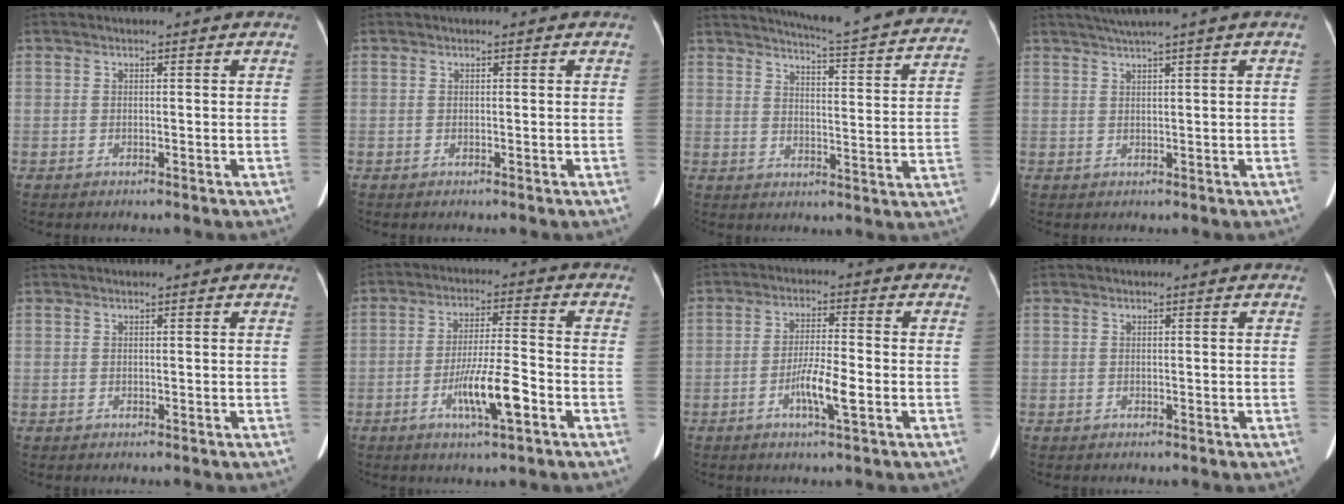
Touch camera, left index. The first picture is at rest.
{"total": 0.0}
{"total": 22.5, "force": [20.9, 1.0, 8.2], "torque": [-0.115, -0.068, 0.244]}
{"total": 3.5, "force": [2.5, -1.1, 2.3], "torque": [-0.042, 0.008, 0.048]}
{"total": 0.0}
{"total": 8.5, "force": [-3.7, 0.6, 7.7], "torque": [-0.144, -0.005, -0.065]}
{"total": 5.8, "force": [-2.2, 0.3, 5.3], "torque": [-0.103, -0.005, -0.041]}
{"total": 0.0}